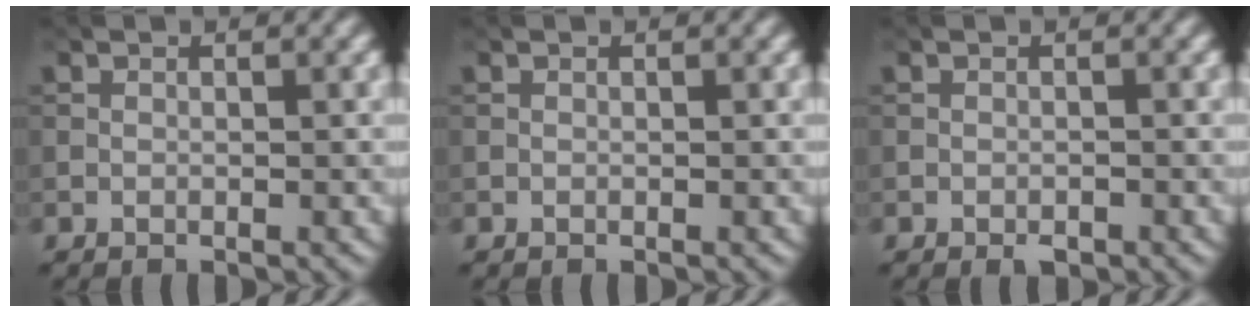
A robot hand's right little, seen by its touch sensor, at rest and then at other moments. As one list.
[{"total": 0.0}, {"total": 0.8, "force": [-0.6, 0.3, 0.5], "torque": [-0.005, -0.001, -0.009]}]